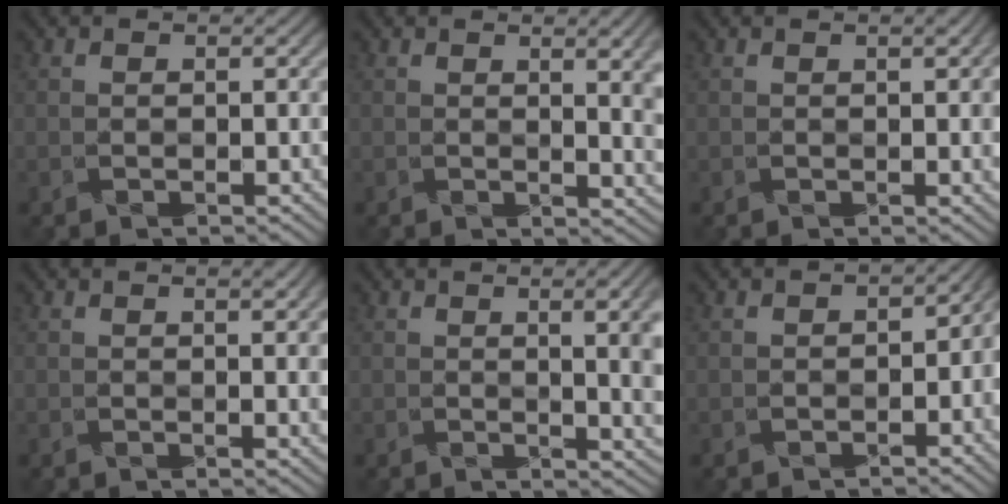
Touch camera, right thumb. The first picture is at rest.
{"total": 5.6, "force": [1.6, 1.5, 5.1], "torque": [-0.051, 0.005, 0.024]}
{"total": 2.6, "force": [0.8, 0.4, 2.5], "torque": [-0.028, 0.008, 0.011]}
{"total": 3.4, "force": [1.2, 0.6, 3.1], "torque": [-0.034, 0.008, 0.018]}
{"total": 7.7, "force": [1.4, 2.3, 7.2], "torque": [-0.061, 0.016, 0.015]}
{"total": 4.8, "force": [-1.2, 2.7, 3.8], "torque": [-0.046, -0.008, -0.015]}